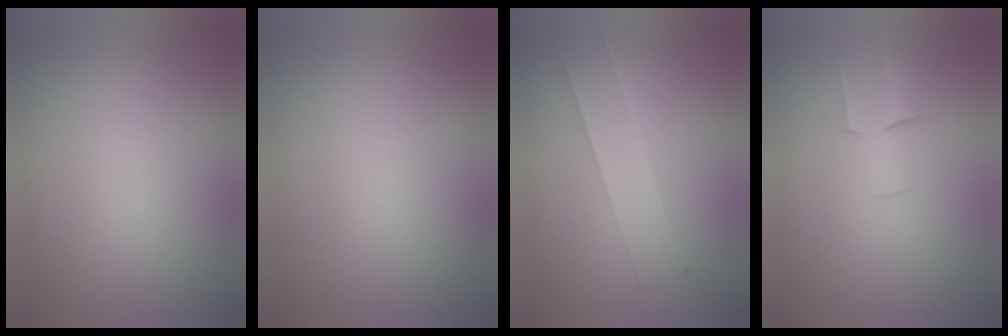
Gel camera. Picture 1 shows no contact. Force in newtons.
{"total": 0.0}
{"total": 2.3}
{"total": 2.1}